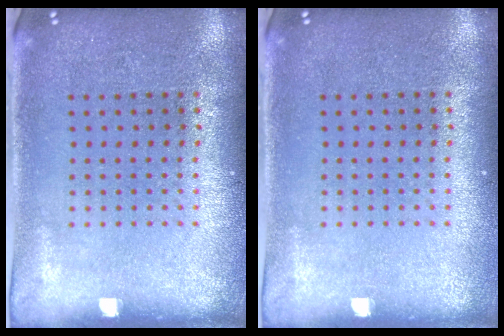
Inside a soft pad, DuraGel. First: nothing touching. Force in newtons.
{"total": 0.0}